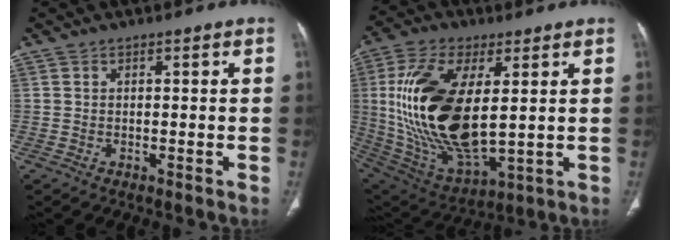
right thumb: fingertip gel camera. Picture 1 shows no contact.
{"total": 24.4, "force": [3.0, 11.5, 21.2], "torque": [-0.427, -0.022, 0.067]}